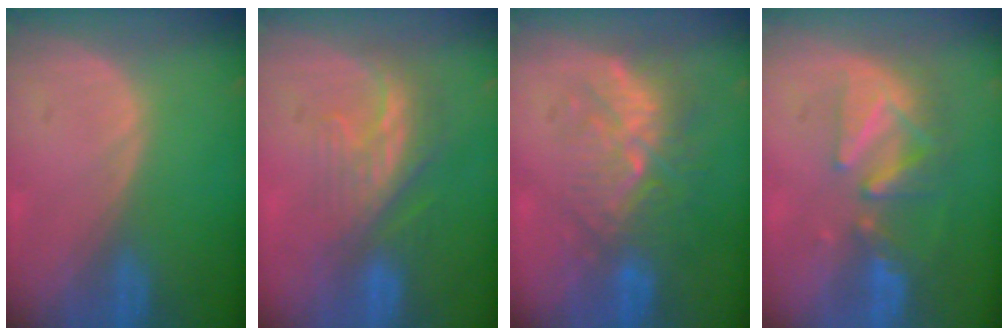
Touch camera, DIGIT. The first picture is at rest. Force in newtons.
{"total": 8.2, "press": 7.2, "slide": 4.0}
{"total": 9.4, "press": 8.7, "slide": 3.5}
{"total": 8.4, "press": 7.8, "slide": 3.2}